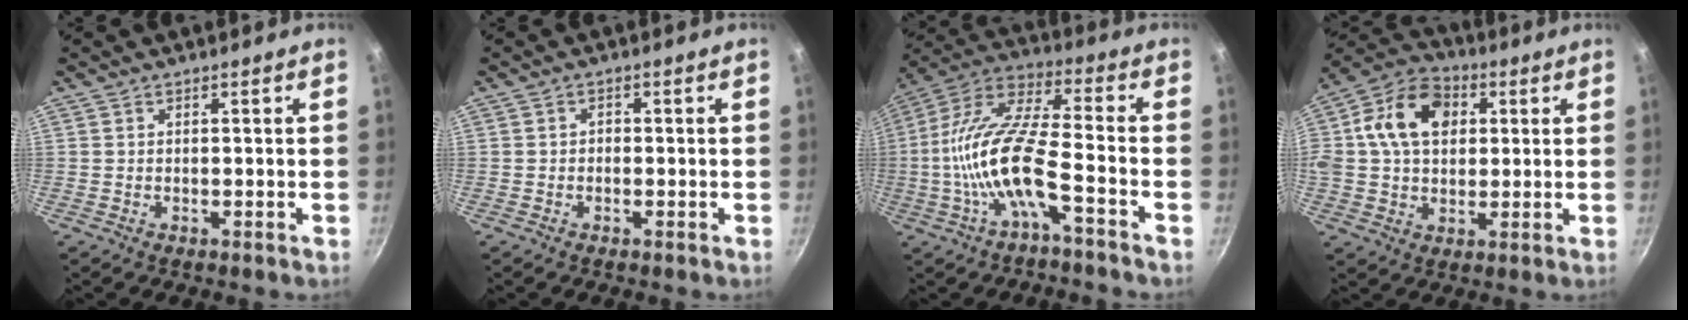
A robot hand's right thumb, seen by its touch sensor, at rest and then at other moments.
{"total": 0.9, "force": [-0.4, 0.8, 0.4], "torque": [-0.004, 0.004, -0.007]}
{"total": 15.2, "force": [-4.9, 4.0, 13.8], "torque": [-0.270, 0.045, -0.105]}
{"total": 16.8, "force": [3.5, 12.3, 10.9], "torque": [-0.177, 0.025, 0.040]}